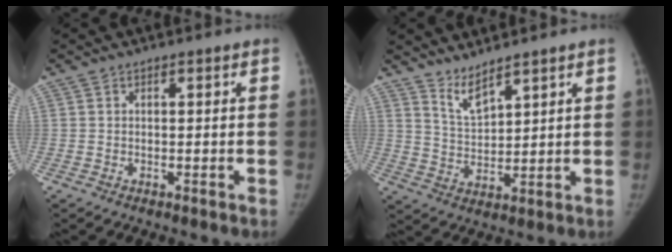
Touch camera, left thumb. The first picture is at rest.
{"total": 4.9, "force": [4.2, 0.7, 2.3], "torque": [-0.043, -0.044, 0.094]}